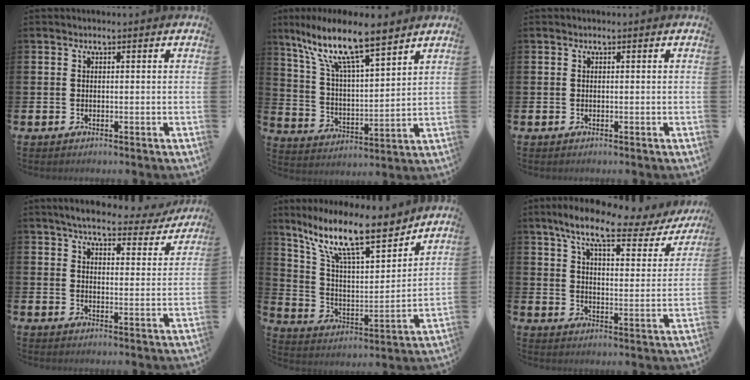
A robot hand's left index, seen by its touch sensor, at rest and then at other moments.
{"total": 11.3, "force": [9.3, 2.1, 6.1], "torque": [-0.148, -0.047, 0.159]}
{"total": 0.0}
{"total": 5.6, "force": [5.2, 1.0, 1.9], "torque": [-0.042, -0.031, 0.086]}
{"total": 14.3, "force": [11.1, 3.7, 8.2], "torque": [-0.176, -0.062, 0.191]}
{"total": 8.7, "force": [6.6, 1.9, 5.3], "torque": [-0.118, -0.034, 0.104]}